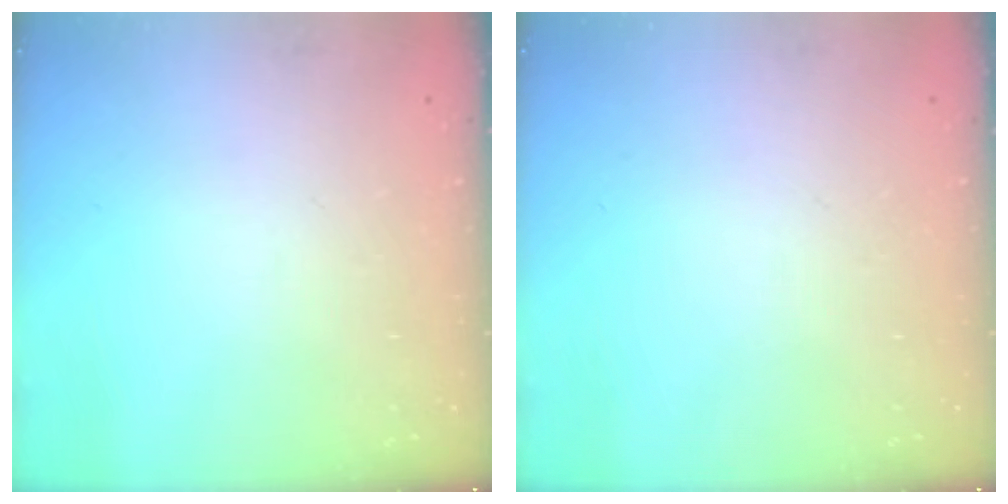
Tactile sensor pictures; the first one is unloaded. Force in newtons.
{"total": 0.0}